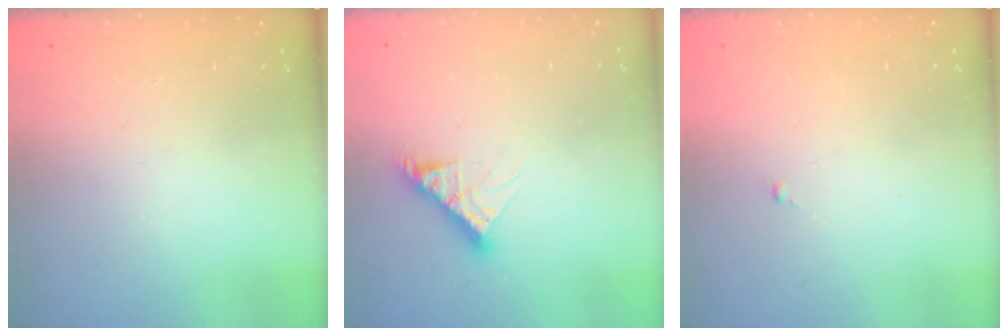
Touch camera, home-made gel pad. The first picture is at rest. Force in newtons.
{"total": 8.3, "press": 8.3, "slide": 0.5}
{"total": 0.0}